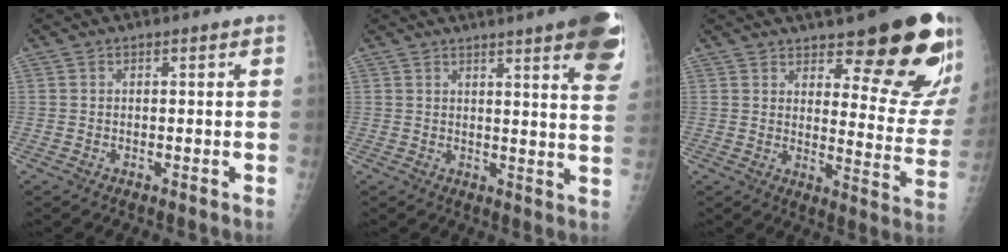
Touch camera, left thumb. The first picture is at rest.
{"total": 15.8, "force": [9.6, 2.0, 12.4], "torque": [-0.135, -0.034, 0.098]}
{"total": 19.3, "force": [12.7, 5.5, 13.5], "torque": [-0.134, -0.089, 0.165]}